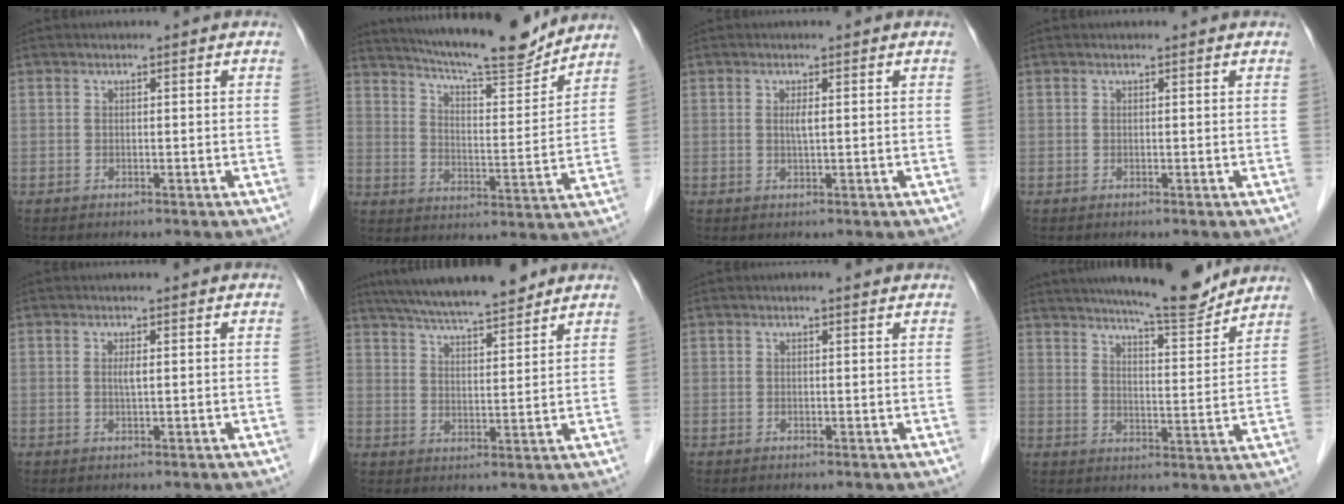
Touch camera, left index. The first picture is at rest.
{"total": 16.6, "force": [15.2, 1.4, 6.5], "torque": [-0.109, -0.012, 0.221]}
{"total": 1.3, "force": [0.3, 0.0, 1.3], "torque": [-0.029, -0.001, 0.005]}
{"total": 0.6, "force": [0.5, 0.1, 0.1], "torque": [-0.003, 0.004, 0.006]}
{"total": 1.1, "force": [0.2, 0.0, 1.1], "torque": [-0.025, -0.001, 0.005]}
{"total": 13.2, "force": [11.6, 1.5, 6.3], "torque": [-0.105, 0.020, 0.185]}
{"total": 1.2, "force": [1.0, 0.3, 0.6], "torque": [-0.015, 0.009, 0.013]}
{"total": 12.7, "force": [11.6, 0.8, 5.3], "torque": [-0.078, -0.008, 0.162]}